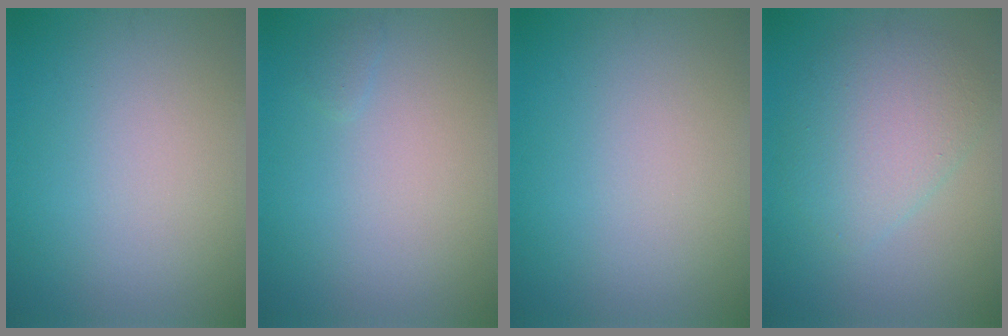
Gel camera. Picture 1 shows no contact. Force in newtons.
{"total": 0.5, "press": 0.5, "slide": 0.0}
{"total": 0.0}
{"total": 4.6, "press": 4.6, "slide": 0.2}